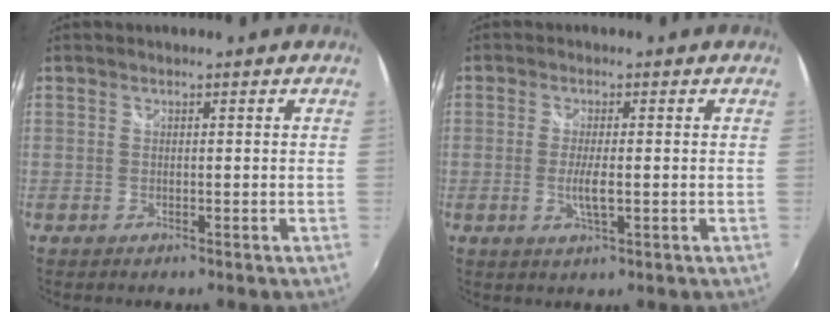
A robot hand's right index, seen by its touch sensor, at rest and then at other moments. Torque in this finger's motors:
{"motor_torque": [0.69, -0.29, 0.35, 0.10]}